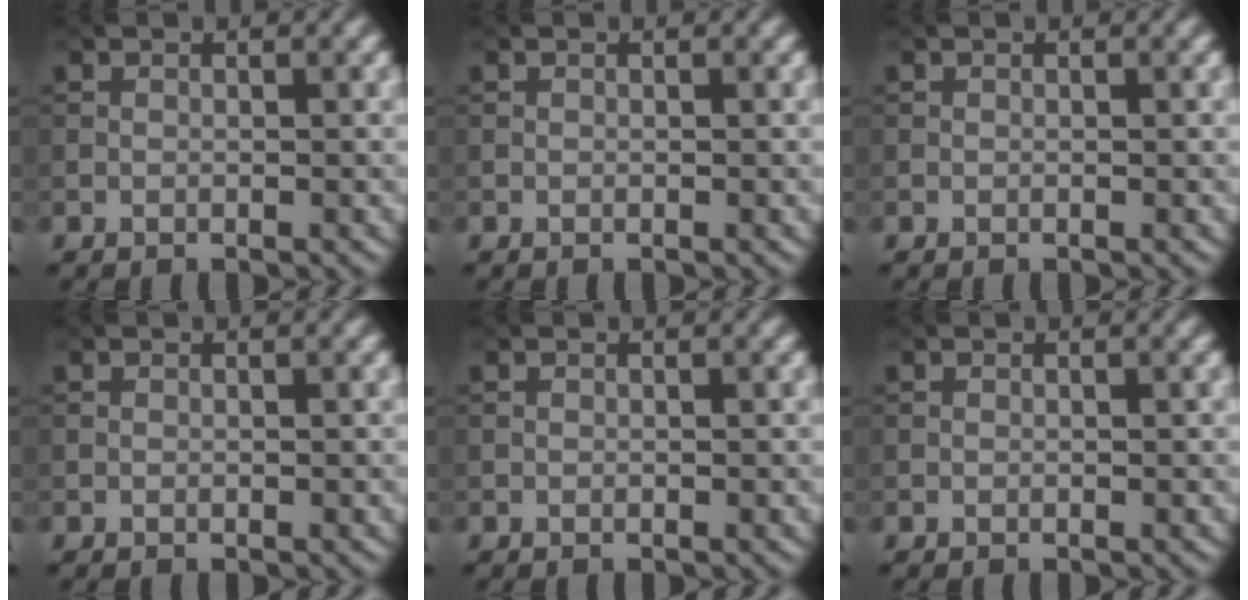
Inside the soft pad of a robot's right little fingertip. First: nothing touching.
{"total": 0.0}
{"total": 0.0}
{"total": 0.0}
{"total": 0.0}
{"total": 0.0}